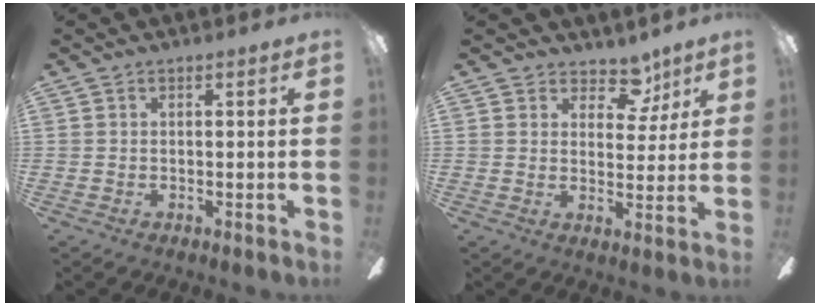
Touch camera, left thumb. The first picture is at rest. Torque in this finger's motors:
{"motor_torque": [-0.03, -0.03, -0.45, 0.13, -0.03]}